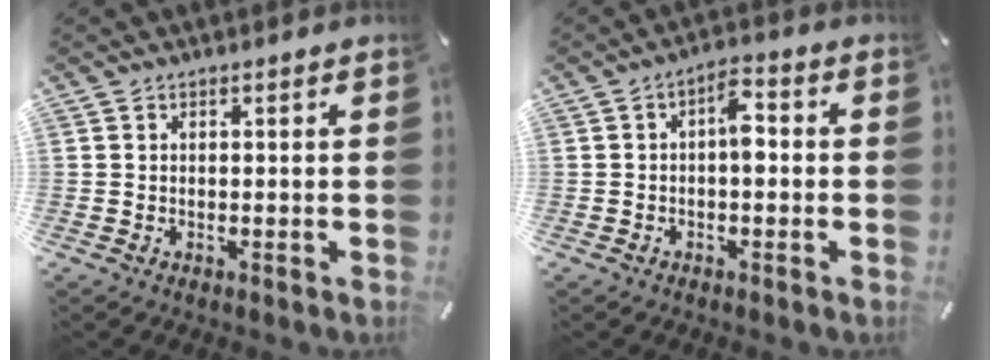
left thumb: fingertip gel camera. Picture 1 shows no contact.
{"total": 5.4, "force": [-0.4, 2.7, 4.6], "torque": [-0.062, 0.008, -0.014]}